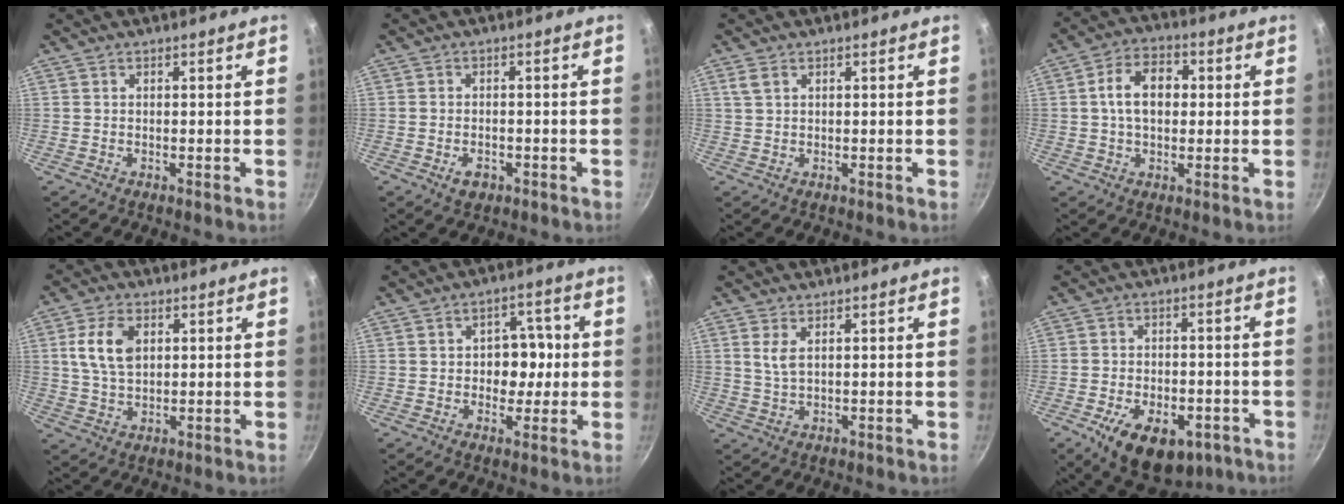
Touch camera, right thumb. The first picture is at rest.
{"total": 3.1, "force": [-1.5, 2.0, 1.8], "torque": [-0.027, 0.014, -0.018]}
{"total": 2.0, "force": [1.0, 1.1, 1.3], "torque": [-0.025, 0.001, 0.022]}
{"total": 9.4, "force": [1.0, 6.4, 6.9], "torque": [-0.095, 0.019, 0.006]}
{"total": 8.5, "force": [2.3, 5.2, 6.3], "torque": [-0.113, -0.001, 0.042]}
{"total": 7.6, "force": [0.0, 5.9, 4.8], "torque": [-0.015, 0.008, -0.005]}
{"total": 3.3, "force": [1.3, 1.6, 2.6], "torque": [-0.052, -0.009, 0.028]}
{"total": 15.6, "force": [-7.2, 9.3, 10.3], "torque": [-0.142, 0.016, -0.093]}